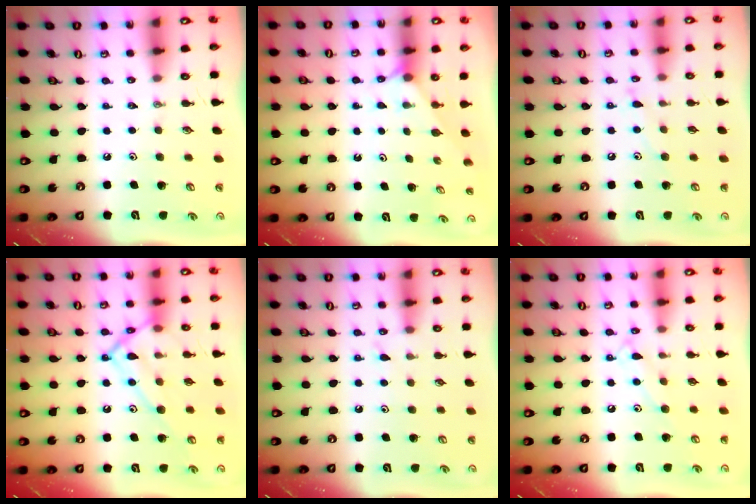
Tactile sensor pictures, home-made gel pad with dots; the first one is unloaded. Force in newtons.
{"total": 1.5, "press": 1.4, "slide": 0.2}
{"total": 6.9, "press": 6.9, "slide": 0.4}
{"total": 15.1, "press": 15.0, "slide": 1.4}
{"total": 6.1, "press": 6.1, "slide": 0.5}
{"total": 9.4, "press": 9.3, "slide": 0.7}